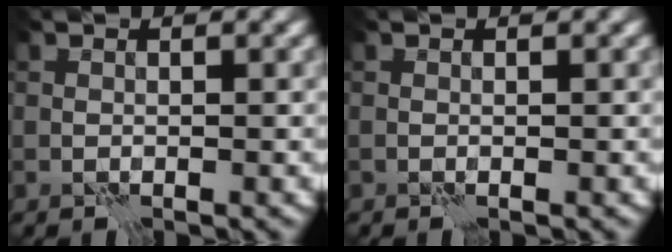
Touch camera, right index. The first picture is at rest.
{"total": 0.0}